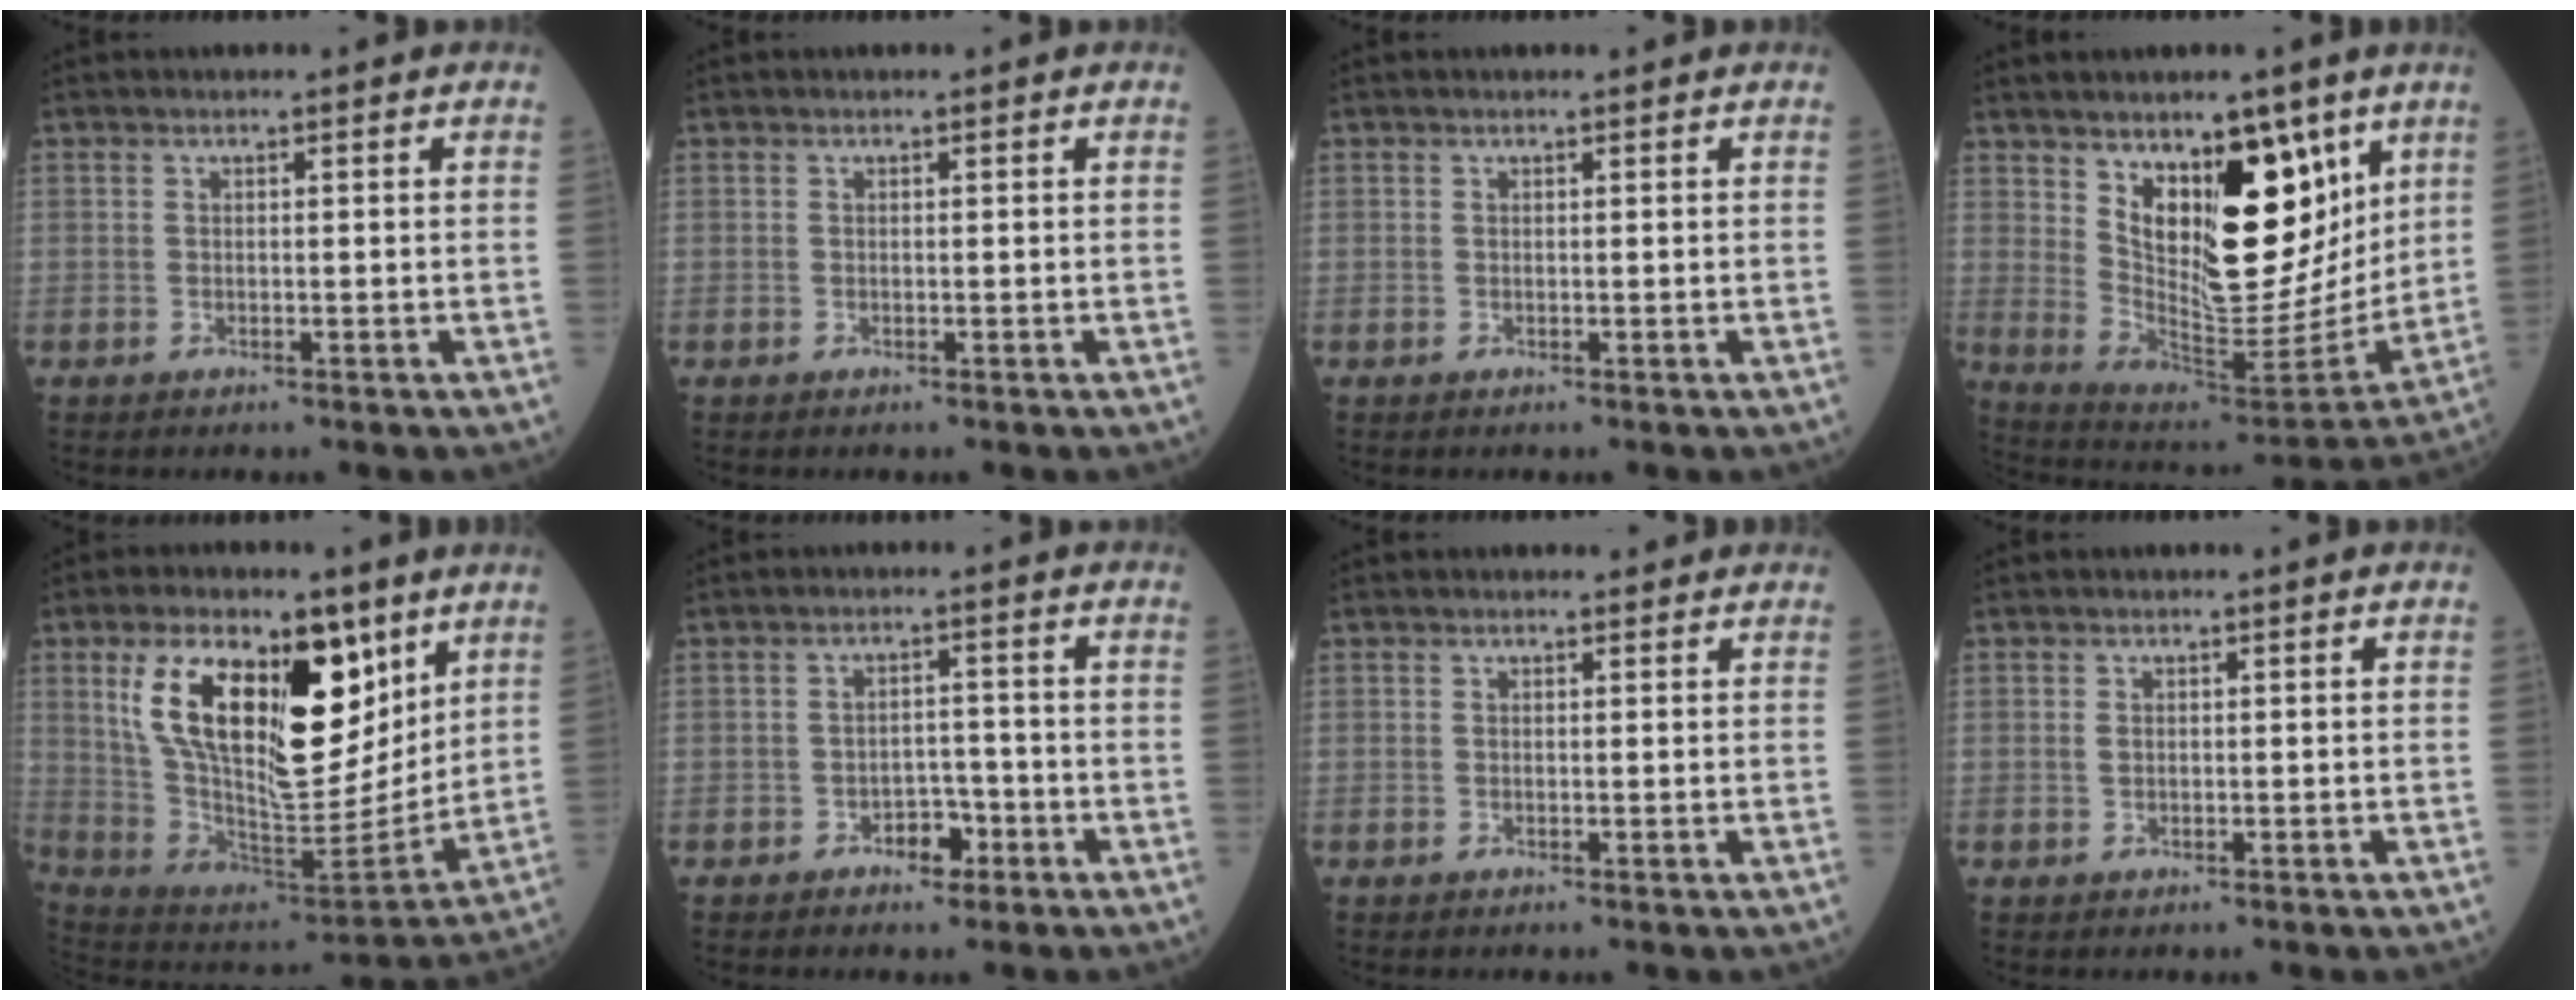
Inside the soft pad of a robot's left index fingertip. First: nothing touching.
{"total": 0.0}
{"total": 0.0}
{"total": 17.0, "force": [8.0, 6.8, 13.4], "torque": [-0.200, -0.009, 0.153]}
{"total": 22.0, "force": [9.3, 8.7, 18.0], "torque": [-0.326, 0.009, 0.170]}
{"total": 3.2, "force": [-1.9, 1.8, 1.9], "torque": [-0.024, 0.006, -0.028]}
{"total": 0.9, "force": [0.7, 0.5, 0.0], "torque": [-0.007, 0.000, 0.003]}
{"total": 0.8, "force": [0.1, 0.7, 0.4], "torque": [-0.009, 0.001, 0.003]}